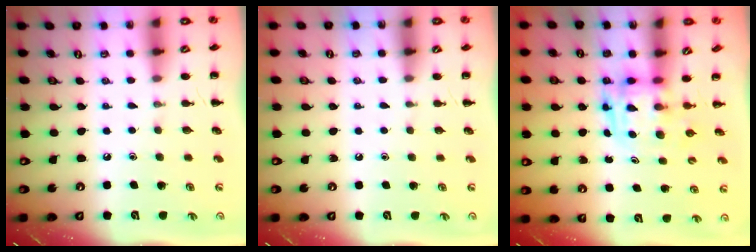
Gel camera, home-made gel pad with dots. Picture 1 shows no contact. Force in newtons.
{"total": 0.0}
{"total": 3.8, "press": 3.7, "slide": 0.7}